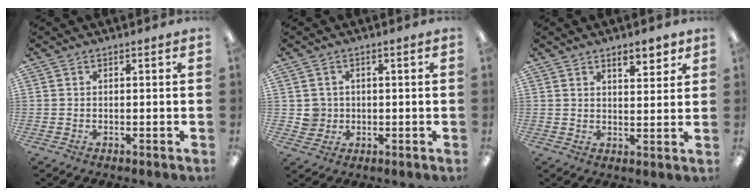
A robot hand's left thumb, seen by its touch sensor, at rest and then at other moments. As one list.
[{"total": 3.7, "force": [0.1, 3.7, 0.3], "torque": [-0.006, 0.006, 0.002]}, {"total": 5.1, "force": [3.7, 2.0, 2.9], "torque": [-0.024, -0.022, 0.059]}]